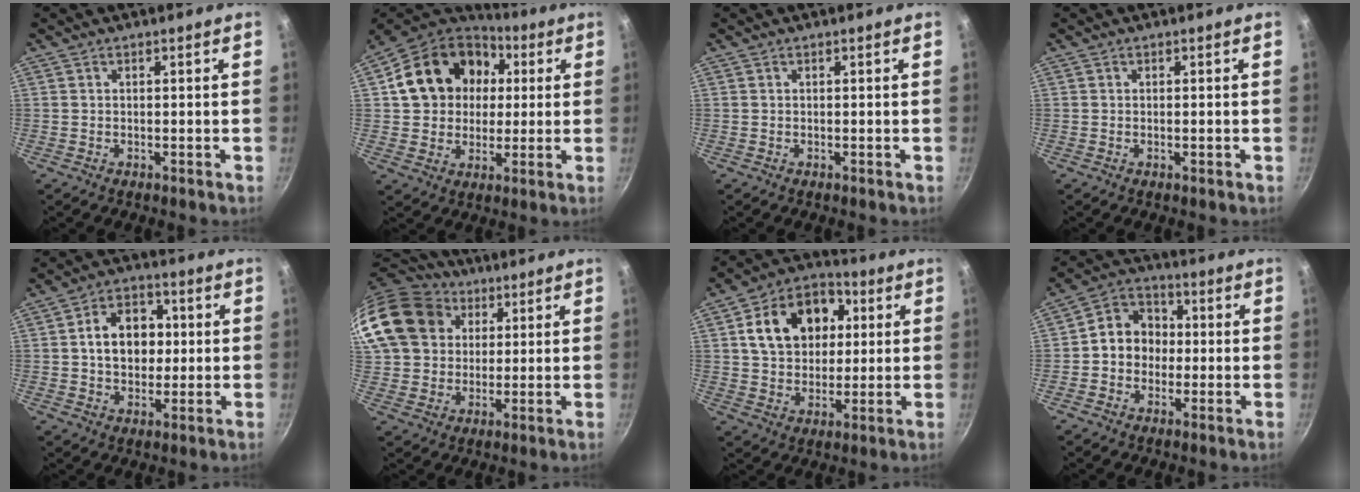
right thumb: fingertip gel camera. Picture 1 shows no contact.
{"total": 19.0, "force": [3.7, 15.6, 10.2], "torque": [-0.156, 0.029, 0.057]}
{"total": 0.0}
{"total": 0.8, "force": [-0.2, 0.3, 0.7], "torque": [-0.011, 0.001, -0.004]}
{"total": 10.8, "force": [1.1, 8.2, 7.0], "torque": [-0.076, 0.015, 0.010]}
{"total": 21.1, "force": [7.6, 17.0, 9.9], "torque": [-0.200, 0.024, 0.142]}
{"total": 16.8, "force": [4.0, 12.7, 10.2], "torque": [-0.137, 0.020, 0.058]}
{"total": 9.5, "force": [-0.4, 8.2, 4.8], "torque": [-0.039, 0.028, -0.025]}